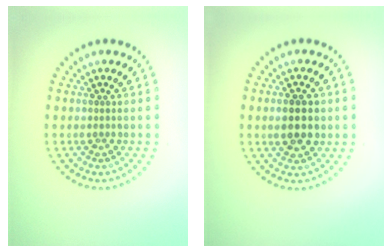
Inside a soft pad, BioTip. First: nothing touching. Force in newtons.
{"total": 3.7, "press": 3.7, "slide": 0.1}